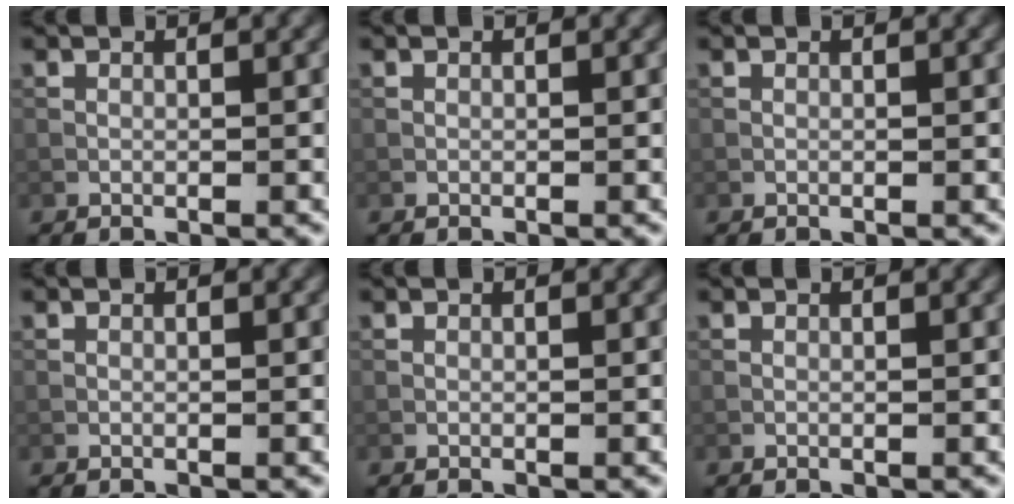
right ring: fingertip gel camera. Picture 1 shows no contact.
{"total": 0.0}
{"total": 0.0}
{"total": 0.0}
{"total": 0.0}
{"total": 0.0}